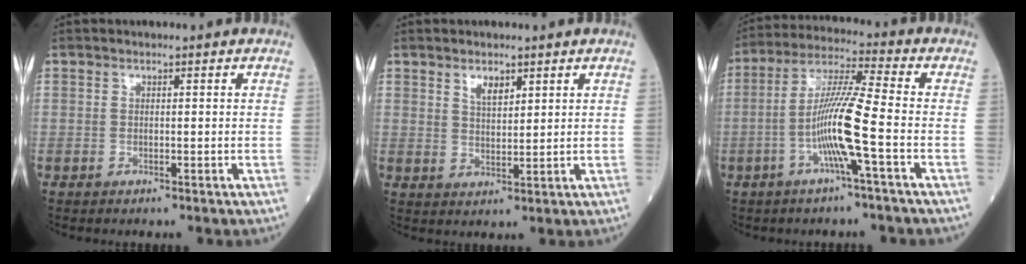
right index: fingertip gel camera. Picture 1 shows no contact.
{"total": 3.0, "force": [1.9, 1.2, 2.0], "torque": [-0.038, 0.000, 0.040]}
{"total": 10.3, "force": [-3.0, -0.8, 9.8], "torque": [-0.194, 0.003, -0.063]}